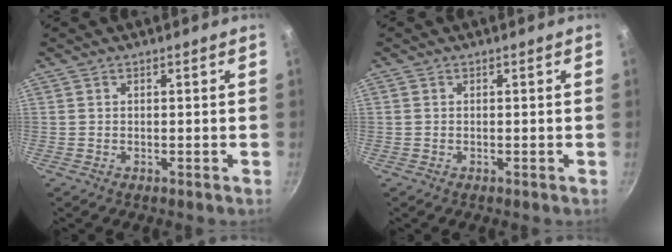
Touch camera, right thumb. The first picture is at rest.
{"total": 0.0}